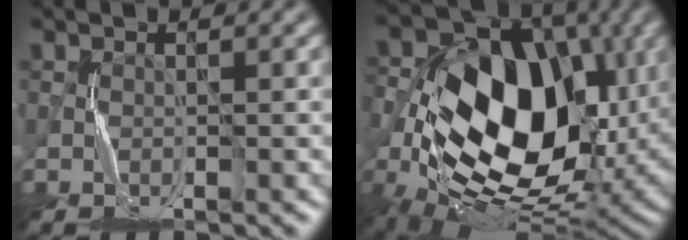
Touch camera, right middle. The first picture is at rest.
{"total": 18.4, "force": [-0.8, 11.9, 14.0], "torque": [-0.241, 0.008, -0.022]}